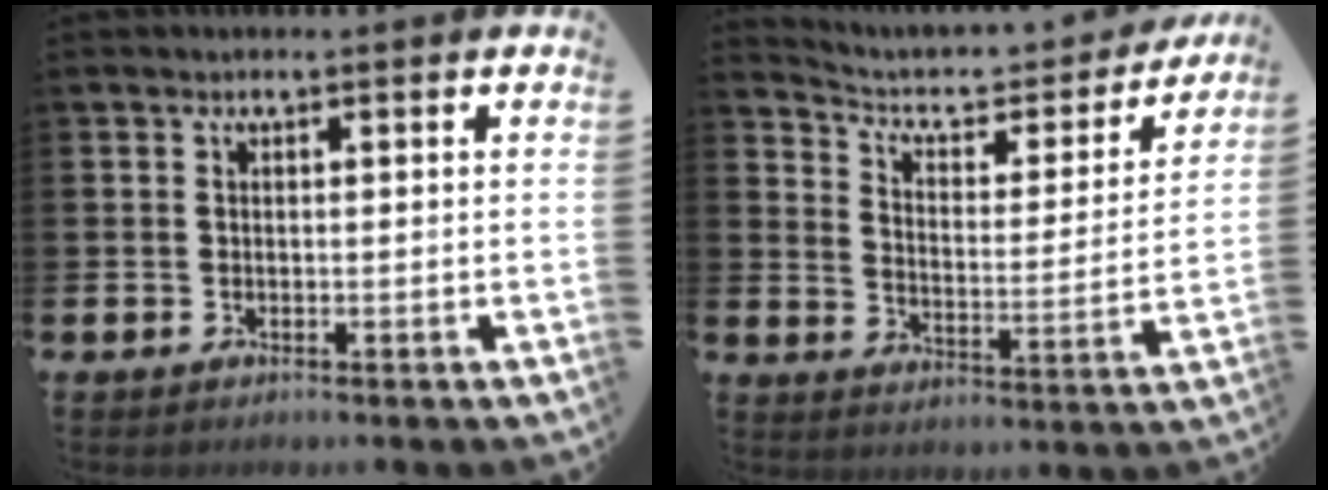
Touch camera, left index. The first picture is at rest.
{"total": 6.0, "force": [5.2, 2.2, 2.0], "torque": [-0.065, -0.040, 0.082]}